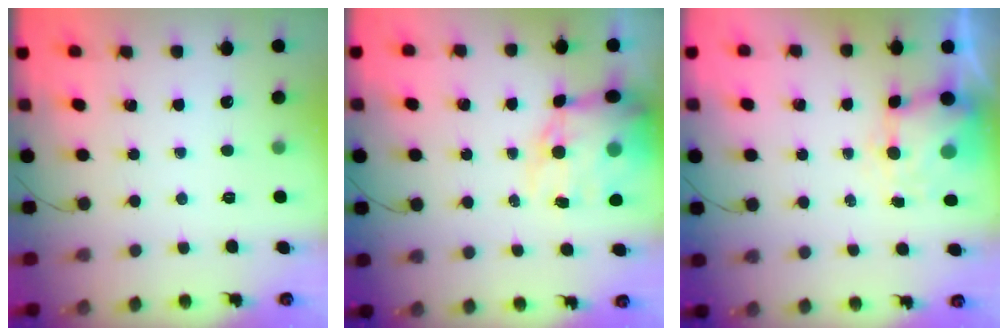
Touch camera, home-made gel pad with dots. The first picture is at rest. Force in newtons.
{"total": 13.9, "press": 13.4, "slide": 3.7}
{"total": 6.3, "press": 6.2, "slide": 1.0}